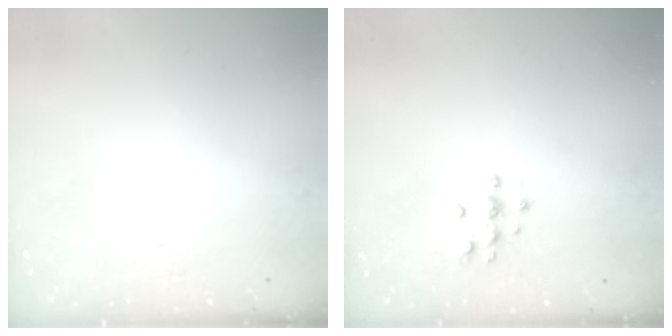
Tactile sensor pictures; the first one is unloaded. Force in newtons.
{"total": 3.6, "press": 3.6, "slide": 0.5}